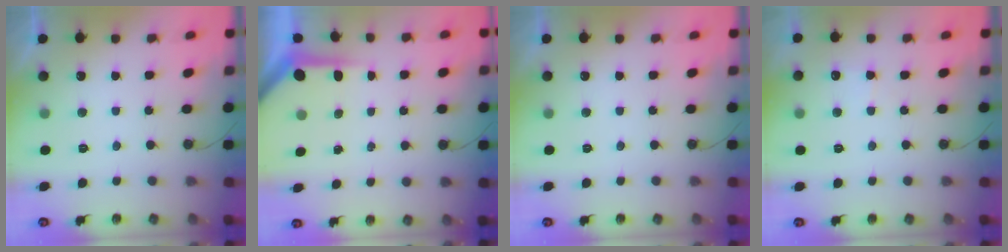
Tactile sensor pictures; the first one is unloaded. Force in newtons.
{"total": 3.8, "press": 3.8, "slide": 0.4}
{"total": 0.0}
{"total": 4.3, "press": 4.2, "slide": 0.7}